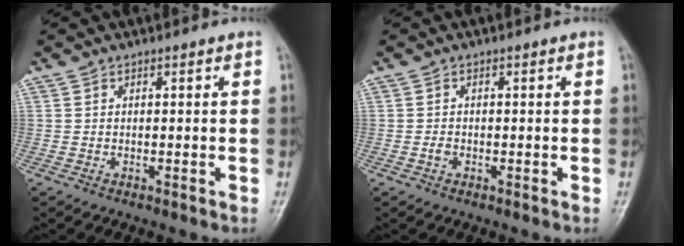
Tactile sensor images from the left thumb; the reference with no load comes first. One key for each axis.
{"total": 1.3, "fx": -0.4, "fy": 1.0, "fz": 0.7, "tx": -0.010, "ty": 0.003, "tz": -0.009}